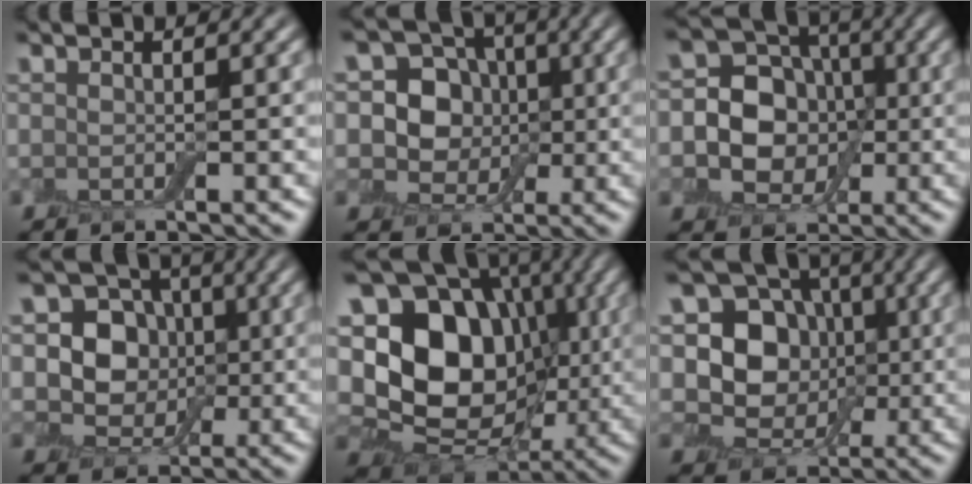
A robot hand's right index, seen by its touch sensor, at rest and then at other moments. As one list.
[{"total": 7.3, "force": [1.3, 6.2, 3.6], "torque": [-0.053, 0.021, -0.004]}, {"total": 8.9, "force": [-0.3, 7.7, 4.5], "torque": [-0.060, 0.013, -0.034]}, {"total": 6.7, "force": [0.9, 5.8, 3.4], "torque": [-0.047, 0.005, -0.003]}, {"total": 17.3, "force": [1.5, 13.5, 10.6], "torque": [-0.190, 0.027, 0.024]}, {"total": 8.5, "force": [0.9, 7.0, 4.7], "torque": [-0.076, 0.002, -0.004]}]